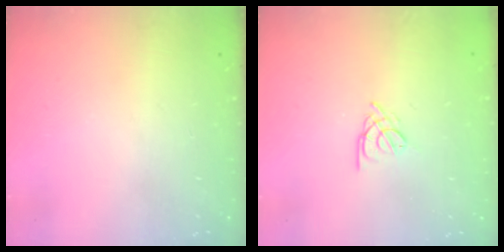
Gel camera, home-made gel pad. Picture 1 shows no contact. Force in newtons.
{"total": 2.5, "press": 2.5, "slide": 0.7}